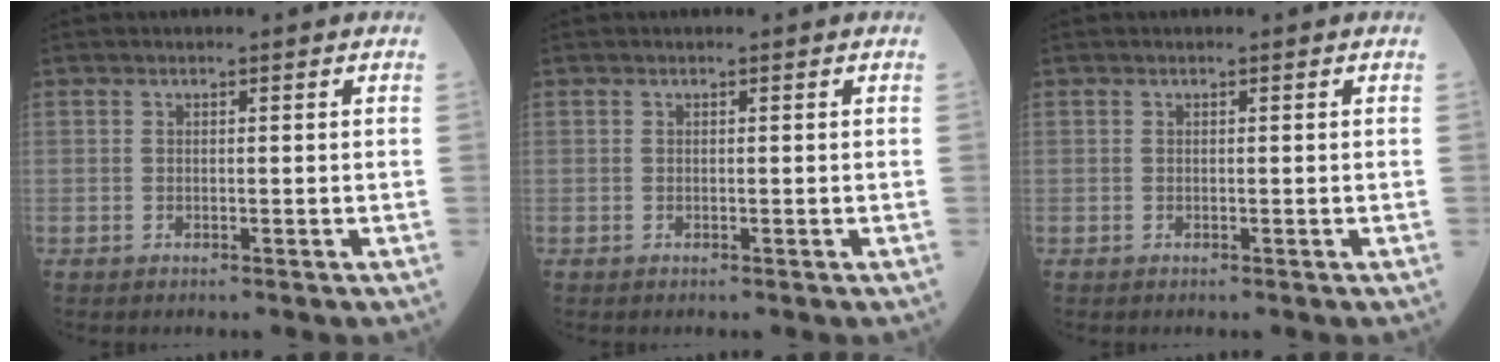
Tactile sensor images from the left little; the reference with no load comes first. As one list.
[{"total": 0.0}, {"total": 0.0}]